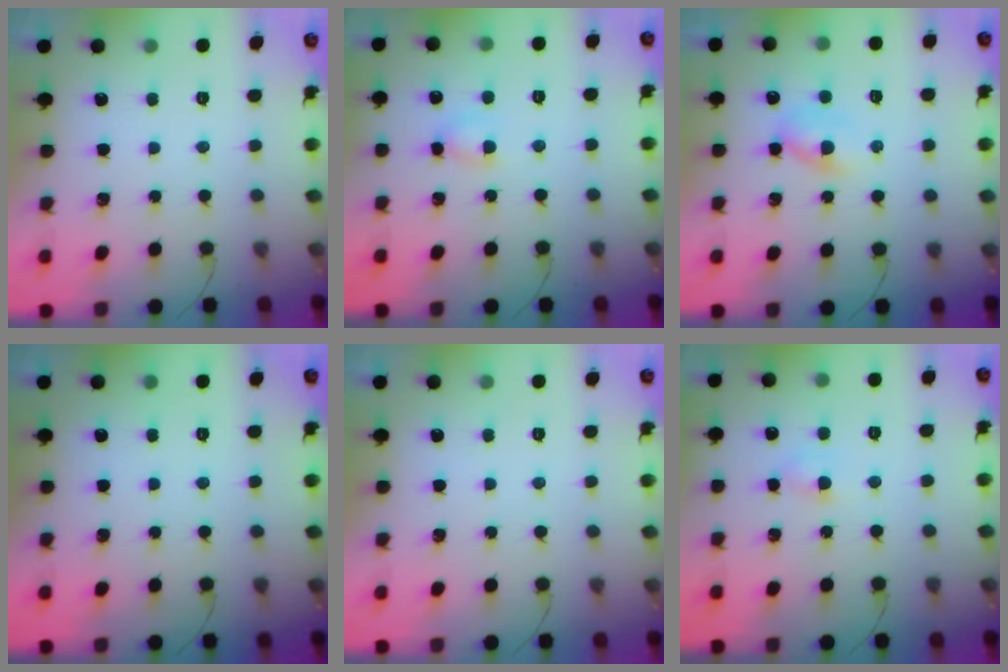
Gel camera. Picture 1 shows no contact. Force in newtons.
{"total": 3.9, "press": 3.7, "slide": 1.0}
{"total": 3.3, "press": 3.1, "slide": 1.1}
{"total": 0.0}
{"total": 0.0}
{"total": 2.8, "press": 2.6, "slide": 1.0}